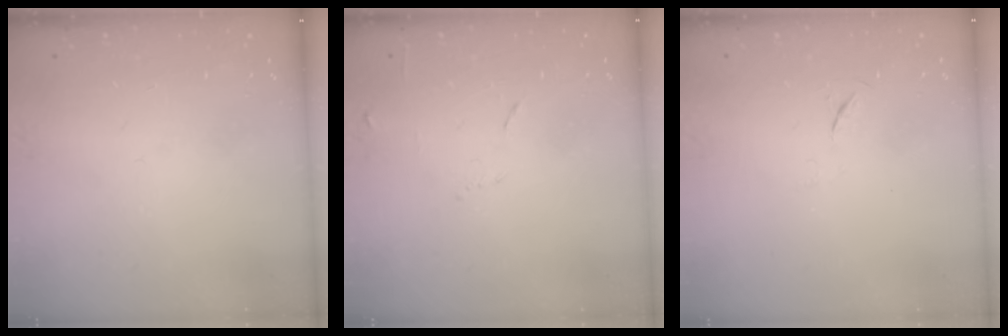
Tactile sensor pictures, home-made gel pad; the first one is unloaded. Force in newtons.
{"total": 6.4, "press": 6.3, "slide": 0.7}
{"total": 4.0, "press": 4.0, "slide": 0.6}